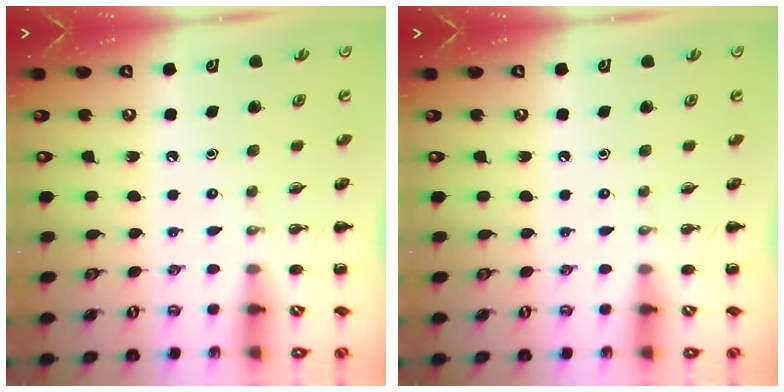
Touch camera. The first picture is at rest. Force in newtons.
{"total": 0.0}